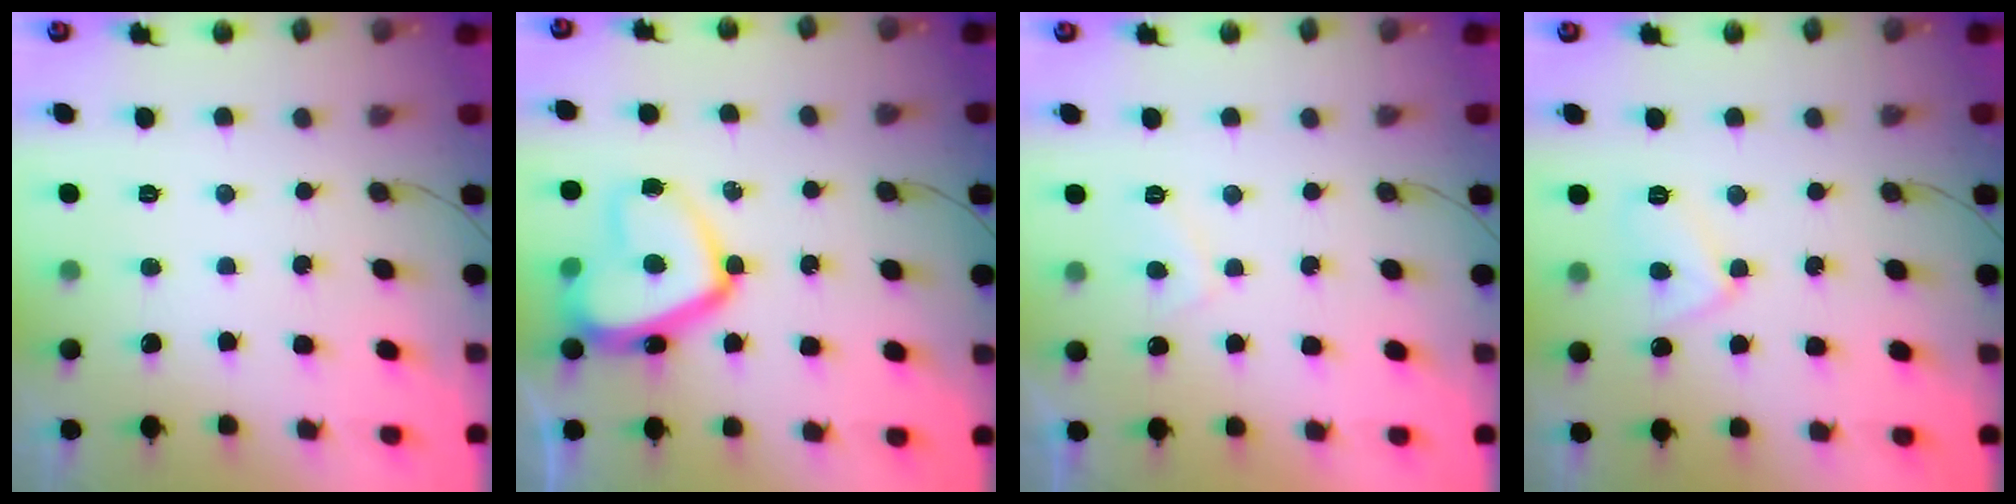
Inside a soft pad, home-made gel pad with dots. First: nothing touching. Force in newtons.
{"total": 15.5, "press": 15.4, "slide": 1.4}
{"total": 2.8, "press": 2.7, "slide": 0.9}
{"total": 6.9, "press": 6.9, "slide": 0.7}